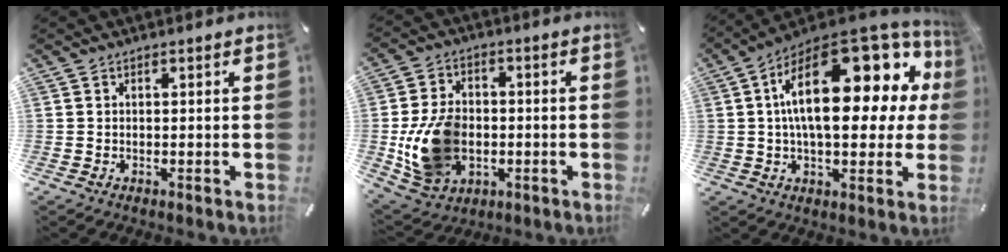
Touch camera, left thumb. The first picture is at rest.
{"total": 14.8, "force": [-2.2, 11.2, 9.5], "torque": [-0.195, 0.013, -0.035]}
{"total": 26.4, "force": [7.1, 13.2, 21.8], "torque": [-0.354, -0.043, 0.117]}